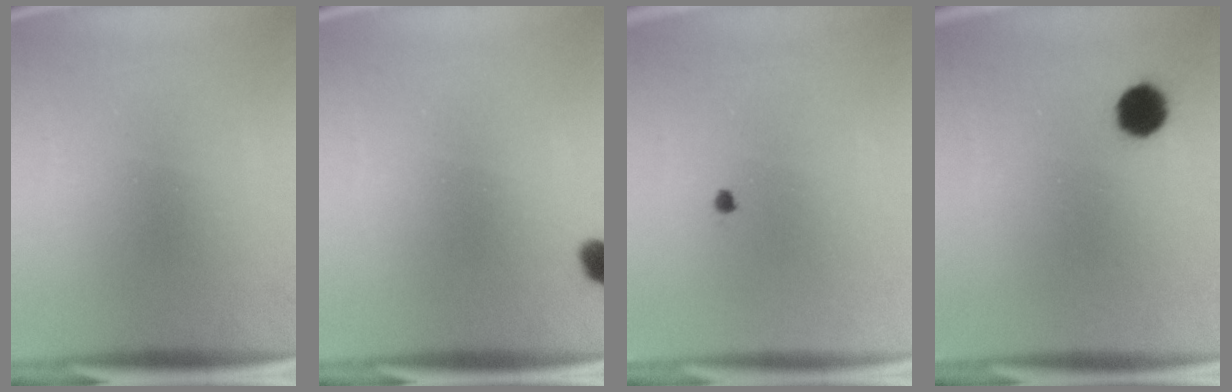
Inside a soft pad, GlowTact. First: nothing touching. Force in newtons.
{"total": 2.7}
{"total": 1.0}
{"total": 5.6}